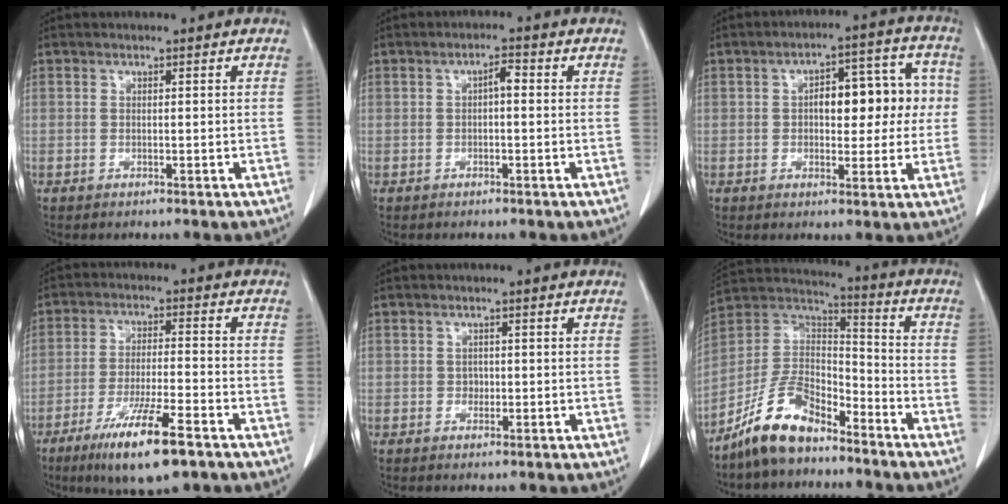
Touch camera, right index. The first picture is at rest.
{"total": 2.0, "force": [0.0, 0.6, 1.9], "torque": [-0.030, 0.006, 0.000]}
{"total": 10.2, "force": [0.8, 4.6, 9.1], "torque": [-0.114, 0.042, 0.016]}
{"total": 11.6, "force": [-7.1, 1.2, 9.1], "torque": [-0.168, -0.027, -0.117]}
{"total": 0.8, "force": [-0.2, 0.7, 0.4], "torque": [-0.003, 0.003, -0.002]}
{"total": 12.1, "force": [-9.2, 4.7, 6.4], "torque": [-0.133, 0.025, -0.178]}